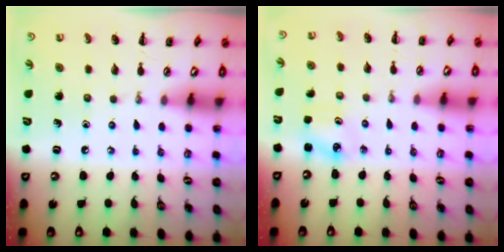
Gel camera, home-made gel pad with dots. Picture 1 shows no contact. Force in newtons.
{"total": 2.2, "press": 2.2, "slide": 0.3}